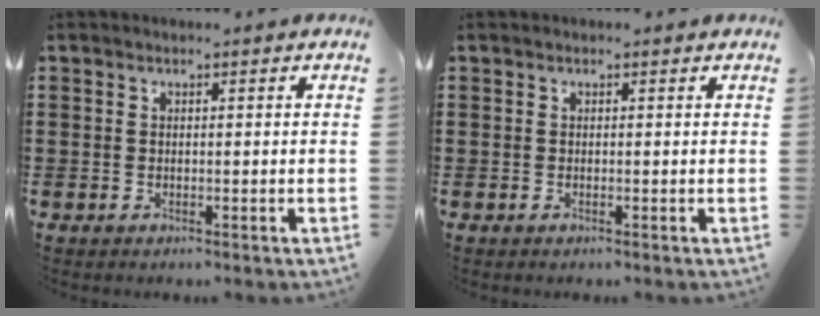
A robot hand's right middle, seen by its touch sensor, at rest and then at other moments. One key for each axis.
{"total": 0.0}